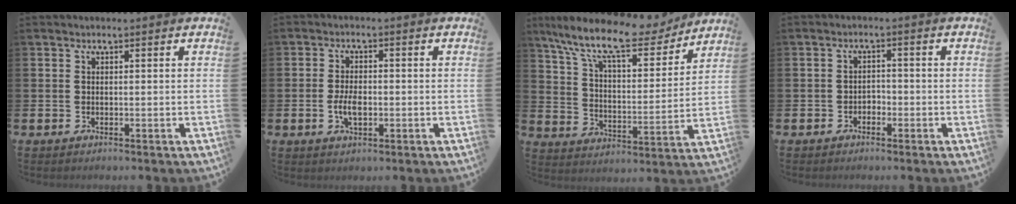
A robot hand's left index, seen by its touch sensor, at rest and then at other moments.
{"total": 3.5, "force": [-0.6, 1.8, 3.0], "torque": [-0.045, 0.000, -0.013]}
{"total": 12.7, "force": [10.6, 3.5, 5.9], "torque": [-0.137, -0.066, 0.181]}
{"total": 1.7, "force": [-1.3, 1.0, 0.2], "torque": [-0.006, 0.002, -0.031]}